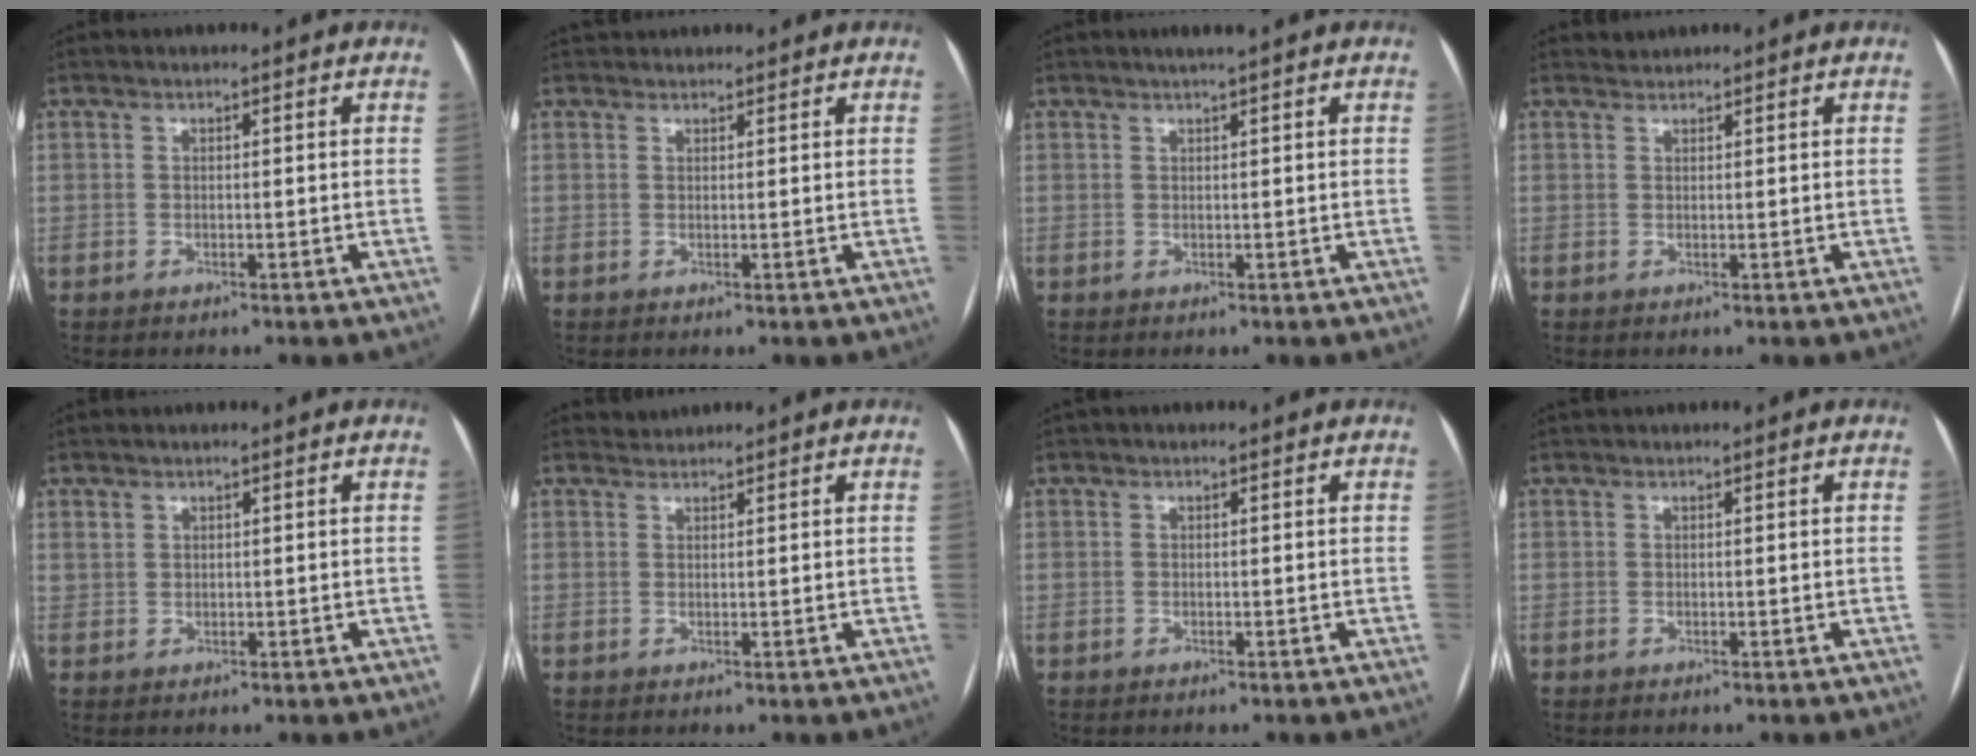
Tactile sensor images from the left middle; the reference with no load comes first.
{"total": 3.0, "force": [2.8, 0.9, 0.5], "torque": [-0.005, 0.034, 0.045]}
{"total": 1.3, "force": [0.9, -0.3, 0.8], "torque": [-0.014, 0.003, 0.020]}
{"total": 0.8, "force": [0.7, 0.0, -0.3], "torque": [-0.003, 0.006, 0.014]}
{"total": 0.8, "force": [0.6, 0.5, 0.0], "torque": [0.004, 0.003, 0.011]}
{"total": 1.1, "force": [1.0, 0.0, -0.5], "torque": [-0.001, 0.006, 0.020]}
{"total": 0.0}
{"total": 0.6, "force": [0.6, -0.1, 0.2], "torque": [-0.006, 0.019, 0.016]}